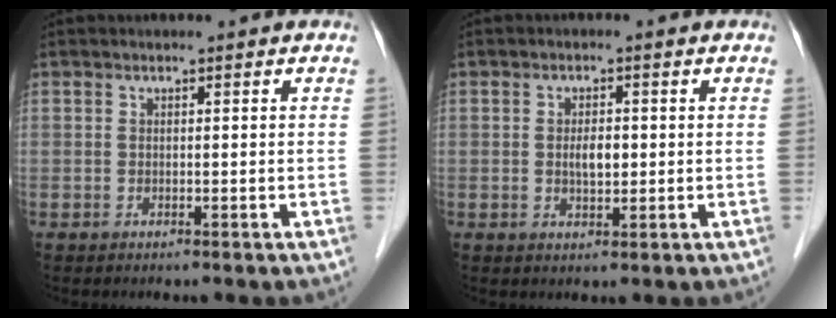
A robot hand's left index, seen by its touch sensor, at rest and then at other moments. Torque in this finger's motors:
{"motor_torque": [0.48, 0.39, 0.10, 0.02]}